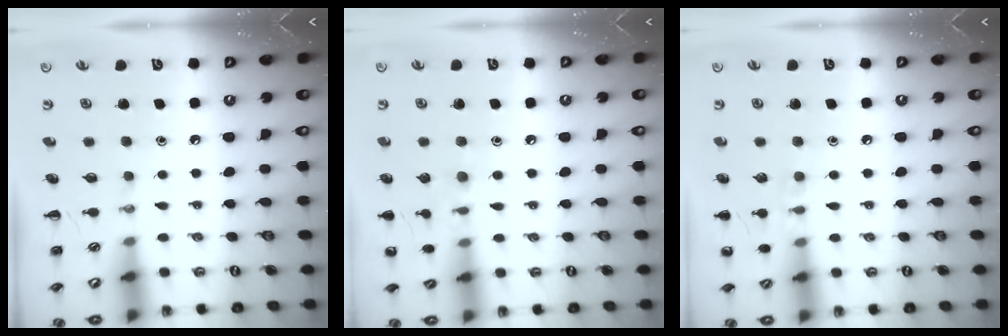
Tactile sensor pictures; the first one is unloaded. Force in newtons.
{"total": 7.8, "press": 7.6, "slide": 2.0}
{"total": 6.6, "press": 6.3, "slide": 1.9}